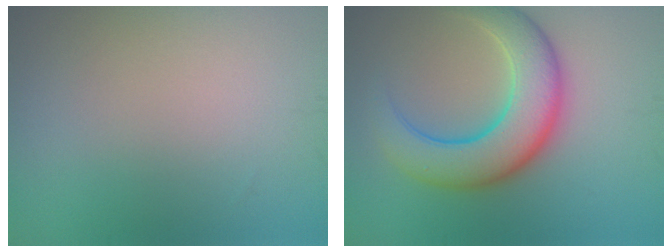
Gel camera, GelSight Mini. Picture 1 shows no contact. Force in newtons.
{"total": 7.5, "press": 7.5, "slide": 0.1}